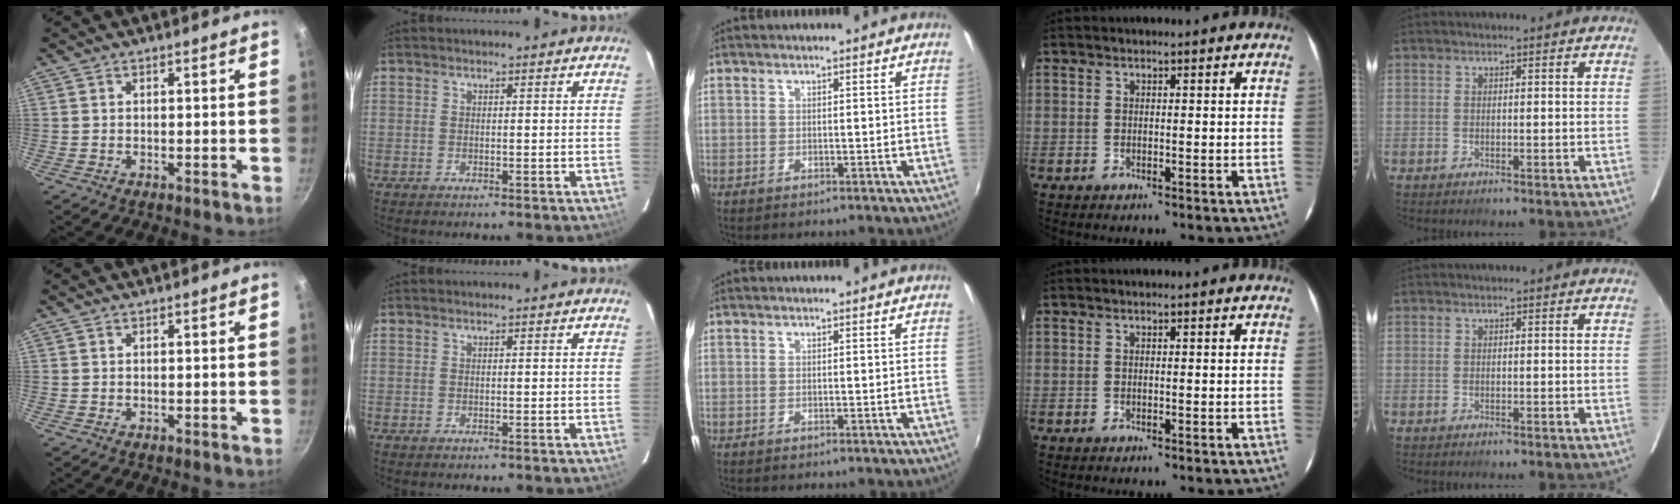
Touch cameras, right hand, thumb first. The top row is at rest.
{}